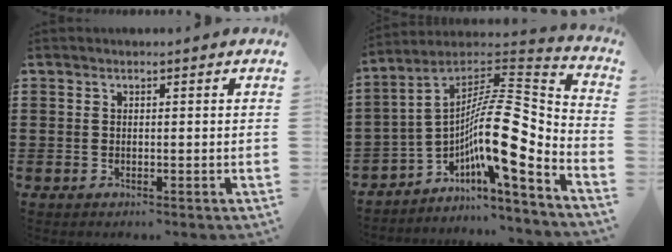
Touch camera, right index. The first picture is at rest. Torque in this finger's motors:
{"motor_torque": [-0.07, 0.01, 0.29, 0.01]}